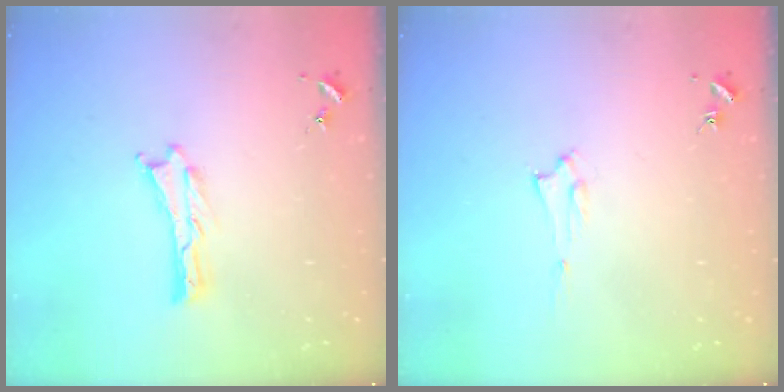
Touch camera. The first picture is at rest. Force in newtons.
{"total": 1.5, "press": 1.5, "slide": 0.2}